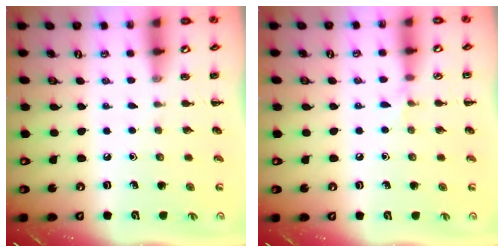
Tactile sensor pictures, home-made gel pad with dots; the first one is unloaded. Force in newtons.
{"total": 4.3, "press": 4.0, "slide": 1.6}